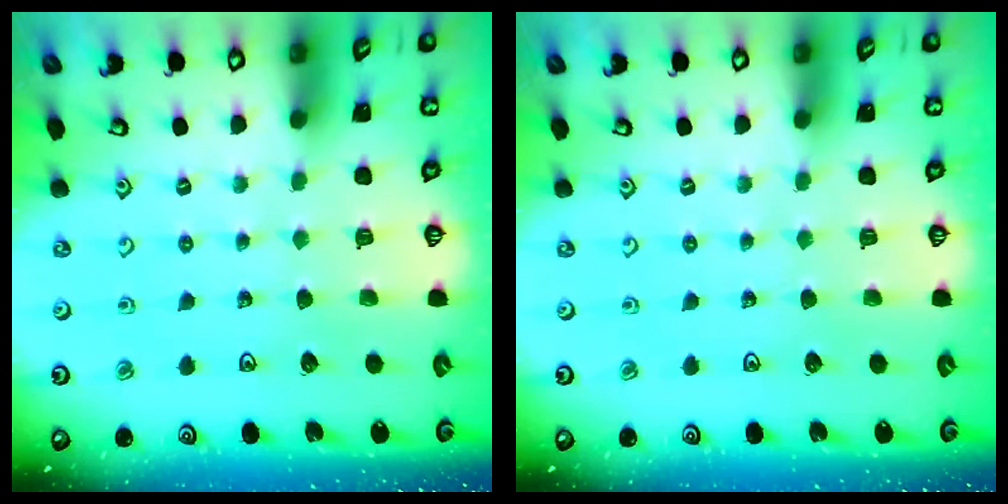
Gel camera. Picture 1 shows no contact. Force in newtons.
{"total": 0.0}